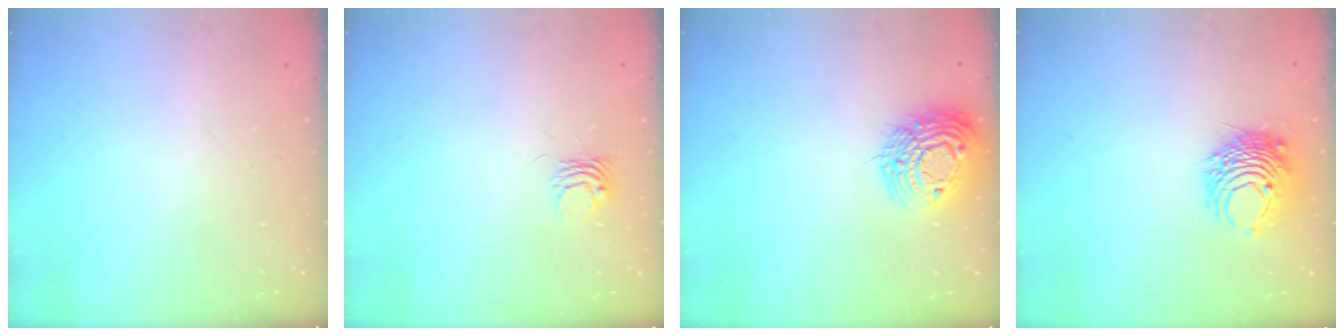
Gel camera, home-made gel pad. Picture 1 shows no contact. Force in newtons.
{"total": 4.0, "press": 4.0, "slide": 0.0}
{"total": 15.1, "press": 15.0, "slide": 1.4}
{"total": 8.2, "press": 8.2, "slide": 0.4}